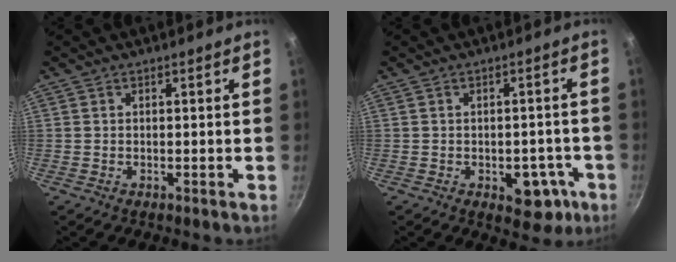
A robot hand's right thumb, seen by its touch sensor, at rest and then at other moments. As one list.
[{"total": 7.8, "force": [-2.8, 4.8, 5.4], "torque": [-0.034, 0.016, -0.025]}]